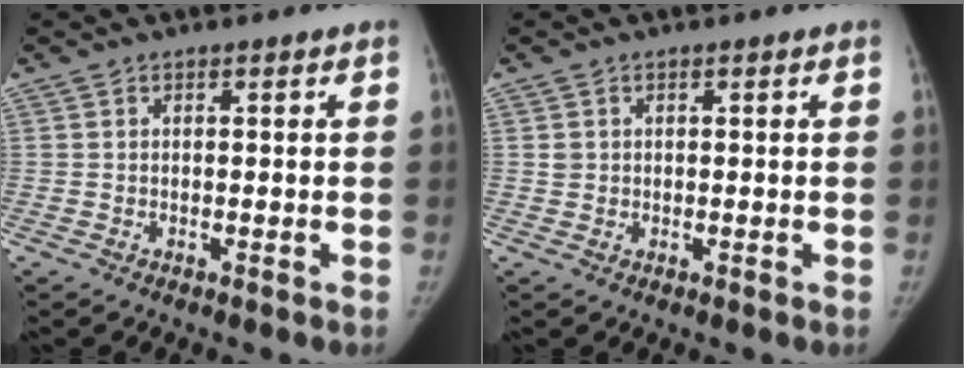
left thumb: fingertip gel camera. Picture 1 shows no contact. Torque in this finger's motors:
{"motor_torque": [0.17, 0.05, 0.19, -0.32, 0.04]}